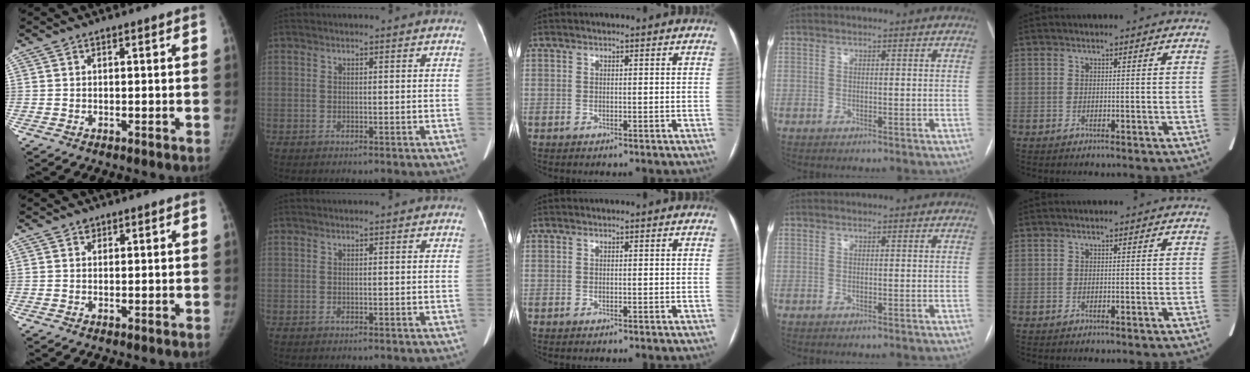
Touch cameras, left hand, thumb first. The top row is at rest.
{"thumb": {"total": 0.9, "force": [0.6, 0.7, 0.2], "torque": [0.006, -0.003, 0.007]}}